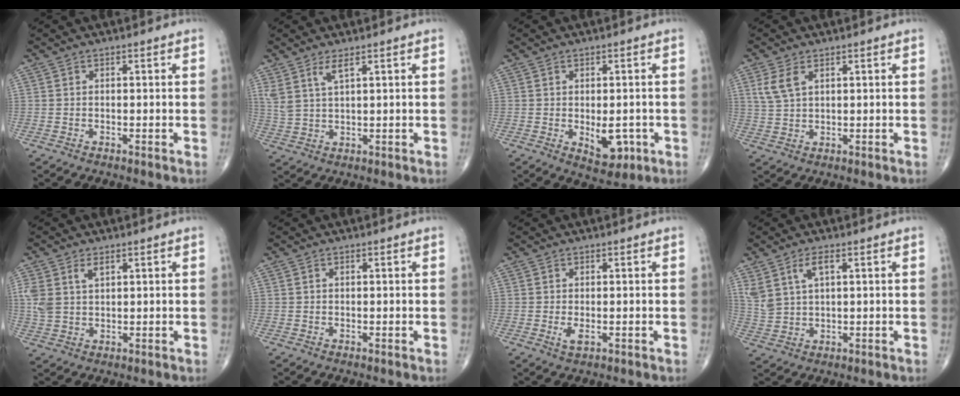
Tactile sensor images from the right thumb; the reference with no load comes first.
{"total": 4.1, "force": [2.6, 0.9, 3.1], "torque": [-0.074, -0.014, 0.060]}
{"total": 6.1, "force": [-1.4, 3.4, 4.8], "torque": [-0.043, -0.004, -0.008]}
{"total": 4.4, "force": [2.0, 2.4, 3.1], "torque": [-0.069, 0.002, 0.048]}
{"total": 5.9, "force": [2.3, 3.6, 4.2], "torque": [-0.093, 0.000, 0.052]}
{"total": 0.0}
{"total": 1.9, "force": [-0.4, 0.8, 1.7], "torque": [-0.033, -0.005, -0.006]}
{"total": 5.8, "force": [2.8, 2.6, 4.3], "torque": [-0.091, -0.007, 0.065]}